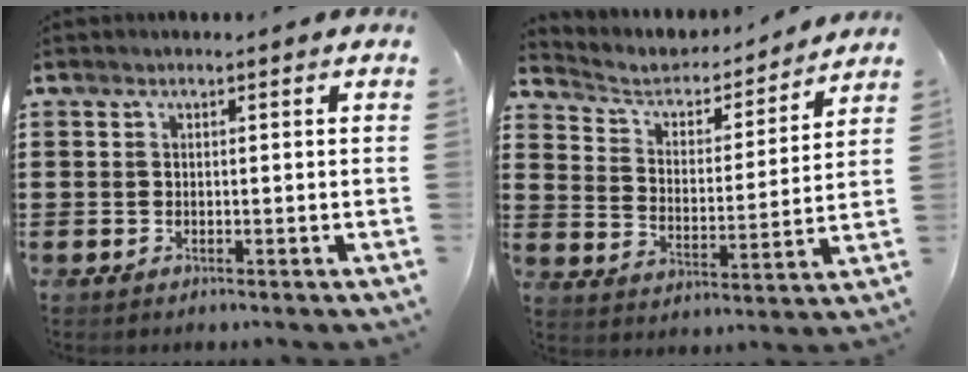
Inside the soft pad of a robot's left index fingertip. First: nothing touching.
{"total": 4.7, "force": [4.1, 1.9, 1.3], "torque": [-0.053, -0.028, 0.063]}